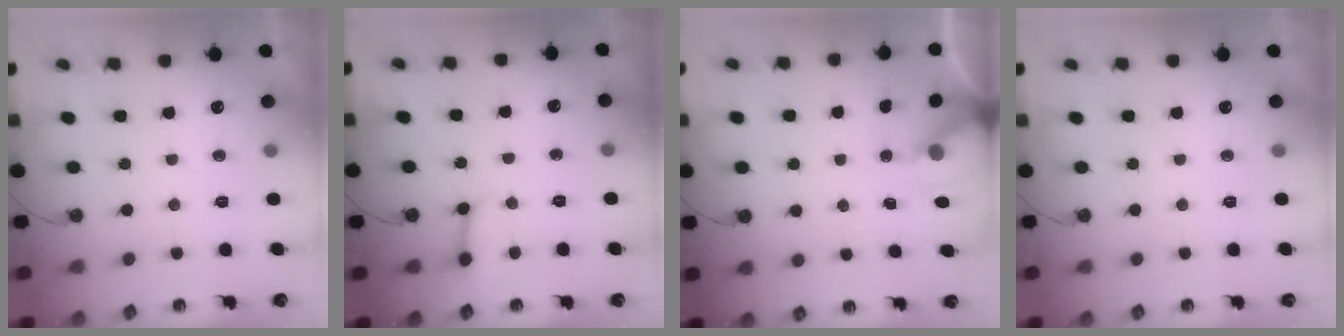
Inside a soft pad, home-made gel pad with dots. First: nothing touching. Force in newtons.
{"total": 3.3, "press": 3.3, "slide": 0.5}
{"total": 6.0, "press": 6.0, "slide": 0.3}
{"total": 0.0}